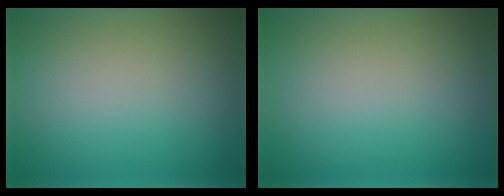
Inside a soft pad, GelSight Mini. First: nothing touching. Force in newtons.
{"total": 0.0}